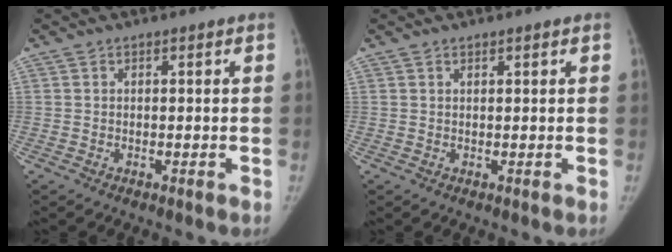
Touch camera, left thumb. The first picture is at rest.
{"total": 0.6, "force": [0.5, 0.1, 0.3], "torque": [-0.007, -0.002, 0.009]}